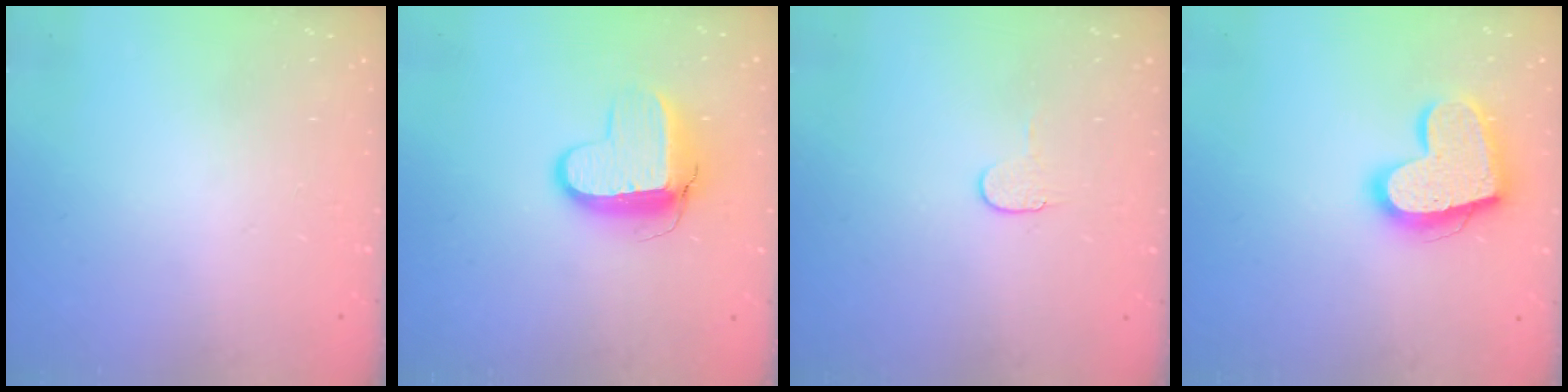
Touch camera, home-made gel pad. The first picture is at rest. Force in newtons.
{"total": 9.9, "press": 9.9, "slide": 0.9}
{"total": 4.1, "press": 4.1, "slide": 0.4}
{"total": 17.7, "press": 17.6, "slide": 1.5}